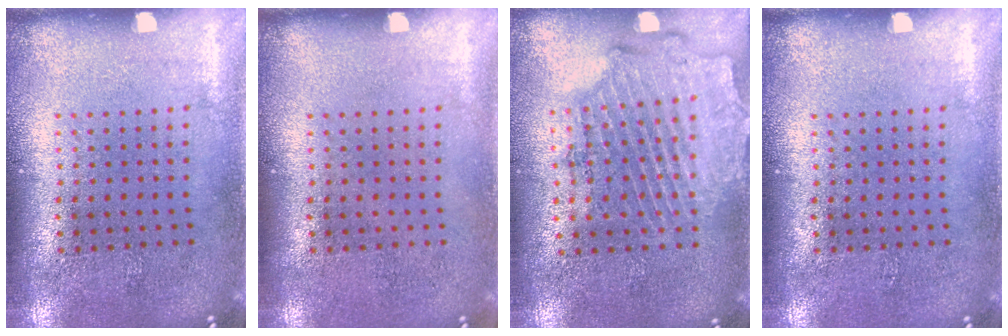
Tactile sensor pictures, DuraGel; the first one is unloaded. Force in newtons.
{"total": 0.0}
{"total": 1.9, "press": 1.7, "slide": 0.8}
{"total": 0.0}